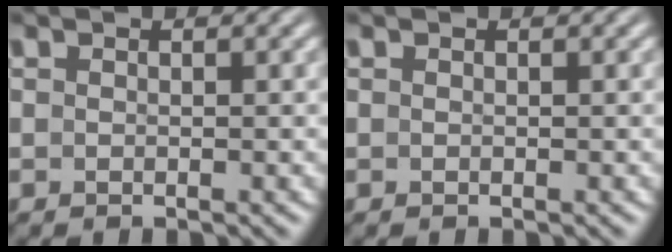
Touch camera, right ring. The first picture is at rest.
{"total": 0.0}